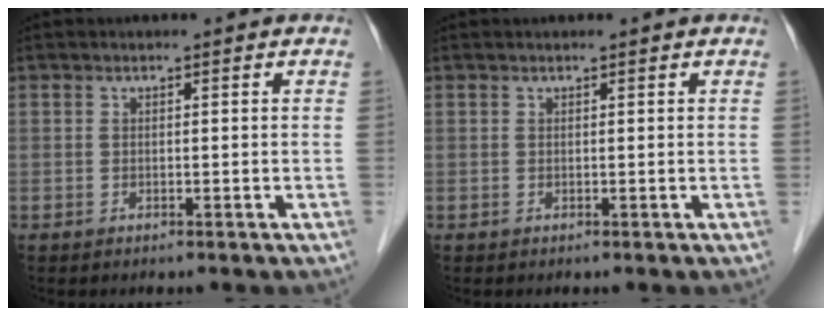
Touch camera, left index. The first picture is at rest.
{"total": 1.0, "force": [0.9, 0.1, 0.3], "torque": [-0.008, 0.016, 0.016]}